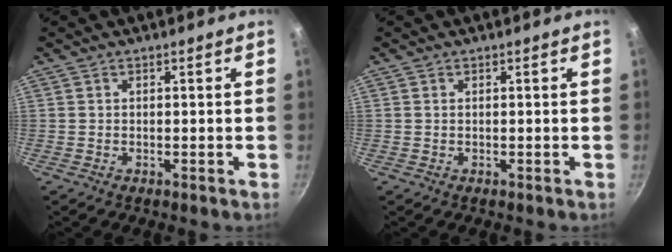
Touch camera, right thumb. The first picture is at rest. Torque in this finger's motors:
{"motor_torque": [-0.05, -0.21, -0.28, -0.09, -0.03]}